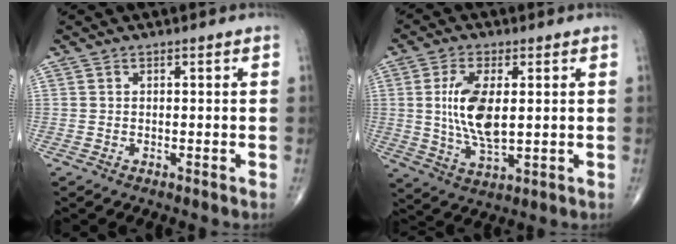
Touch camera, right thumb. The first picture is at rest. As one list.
[{"total": 10.8, "force": [1.2, 4.8, 9.6], "torque": [-0.189, -0.014, 0.029]}]